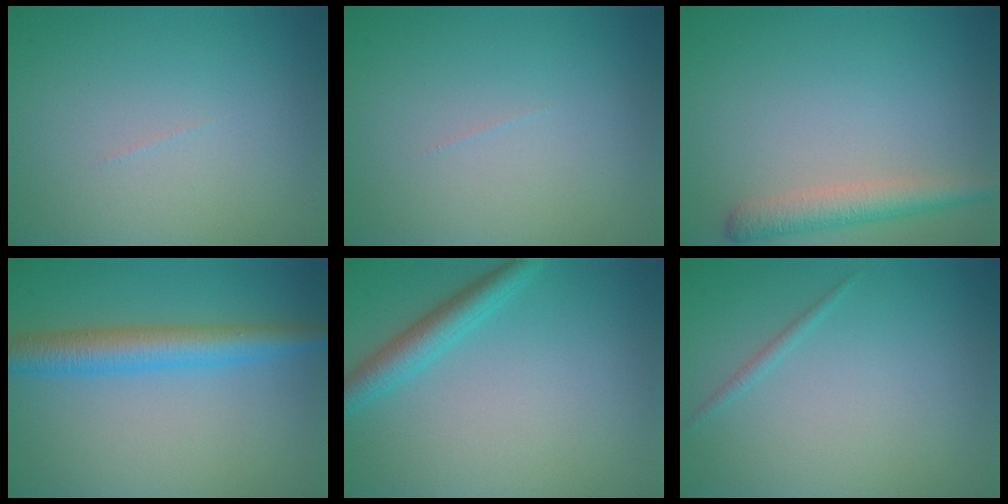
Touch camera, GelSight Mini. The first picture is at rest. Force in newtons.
{"total": 0.0}
{"total": 3.0, "press": 3.0, "slide": 0.2}
{"total": 4.7, "press": 4.7, "slide": 0.0}
{"total": 3.0, "press": 2.9, "slide": 0.2}
{"total": 0.7, "press": 0.7, "slide": 0.1}